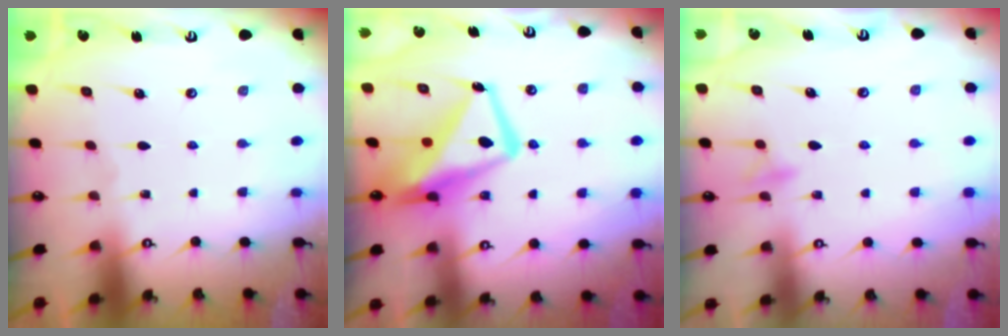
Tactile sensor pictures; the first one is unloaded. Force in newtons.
{"total": 13.2, "press": 13.1, "slide": 1.6}
{"total": 7.6, "press": 7.5, "slide": 0.8}